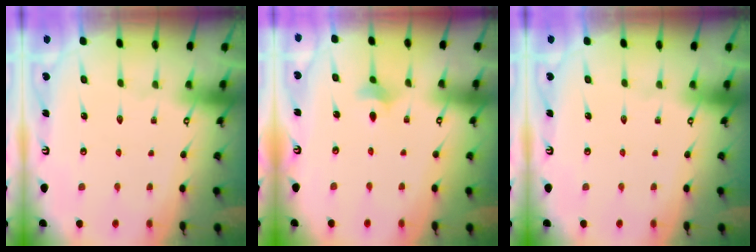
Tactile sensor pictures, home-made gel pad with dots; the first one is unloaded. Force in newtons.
{"total": 3.9, "press": 3.8, "slide": 0.8}
{"total": 0.0}